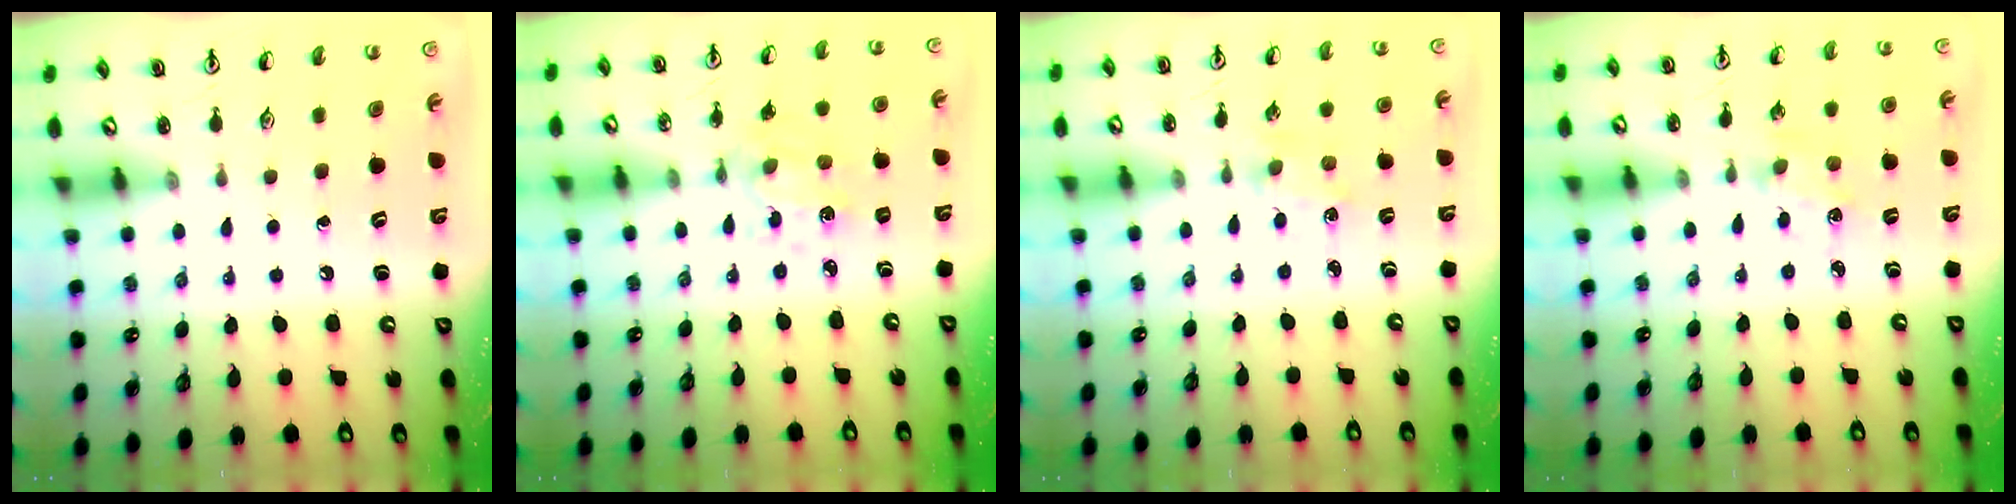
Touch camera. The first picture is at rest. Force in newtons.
{"total": 2.5, "press": 2.5, "slide": 0.6}
{"total": 1.4, "press": 1.4, "slide": 0.3}
{"total": 1.8, "press": 1.7, "slide": 0.4}